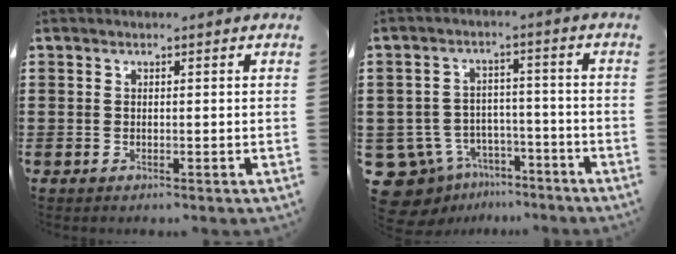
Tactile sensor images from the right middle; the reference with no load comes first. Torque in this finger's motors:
{"motor_torque": [-0.24, -0.01, 0.04, -0.03]}